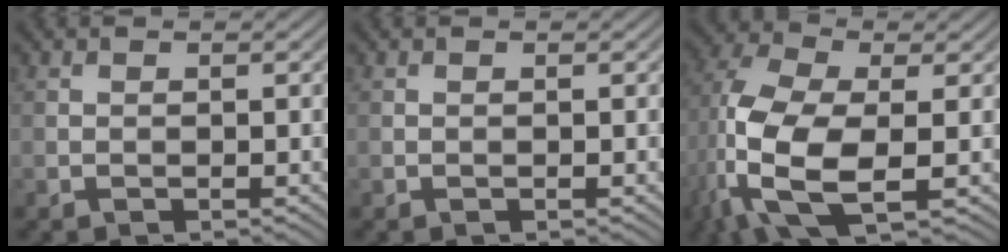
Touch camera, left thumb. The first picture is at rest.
{"total": 0.0}
{"total": 13.2, "force": [-2.9, 6.3, 11.2], "torque": [-0.281, -0.007, -0.064]}